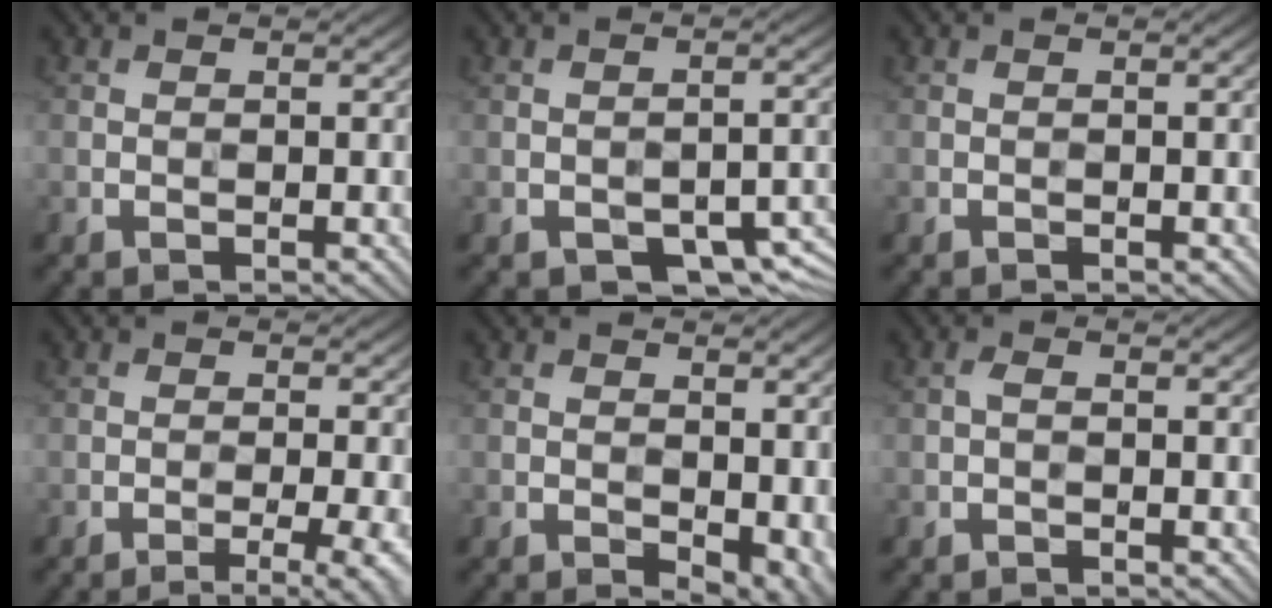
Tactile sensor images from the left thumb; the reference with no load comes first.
{"total": 6.2, "force": [-3.7, 3.0, 3.9], "torque": [-0.050, -0.002, -0.050]}
{"total": 0.6, "force": [-0.2, -0.1, 0.6], "torque": [-0.009, 0.005, -0.002]}
{"total": 5.4, "force": [-3.3, 1.1, 4.2], "torque": [-0.060, 0.009, -0.044]}
{"total": 5.1, "force": [-1.2, 2.9, 4.0], "torque": [-0.060, -0.013, -0.009]}
{"total": 0.9, "force": [-0.3, 0.1, 0.8], "torque": [-0.020, 0.007, -0.008]}